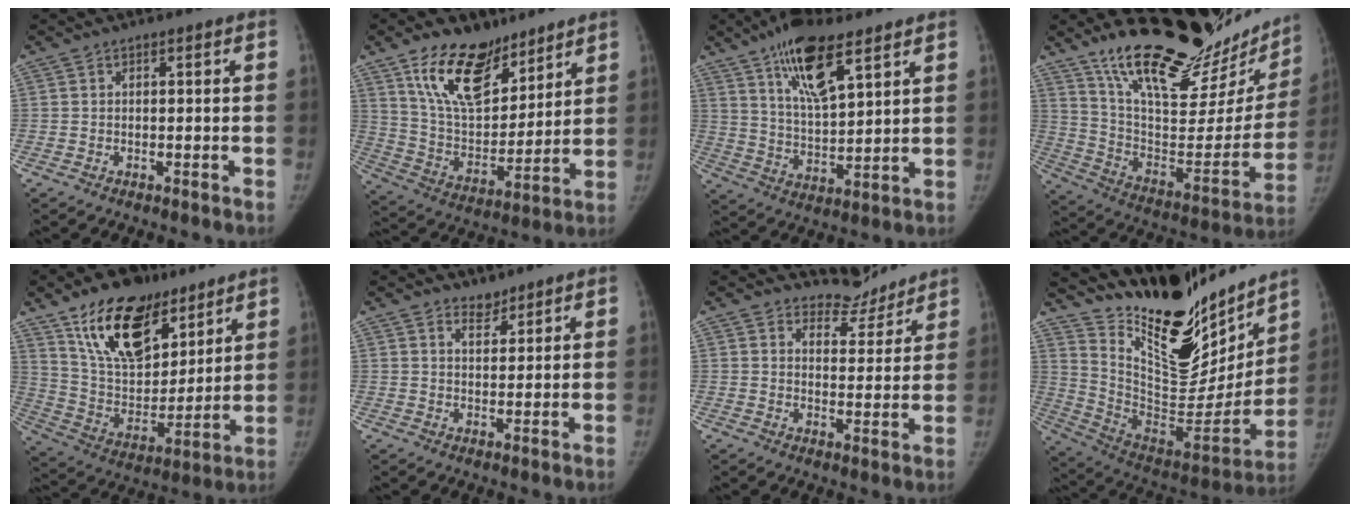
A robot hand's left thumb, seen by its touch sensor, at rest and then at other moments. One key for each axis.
{"total": 17.7, "fx": 11.6, "fy": 9.4, "fz": 9.5, "tx": -0.116, "ty": -0.066, "tz": 0.216}
{"total": 14.4, "fx": 8.6, "fy": 5.0, "fz": 10.4, "tx": -0.160, "ty": -0.040, "tz": 0.154}
{"total": 33.2, "fx": 26.2, "fy": 10.7, "fz": 17.3, "tx": -0.231, "ty": -0.135, "tz": 0.385}
{"total": 21.8, "fx": 13.6, "fy": 11.9, "fz": 12.3, "tx": -0.160, "ty": -0.057, "tz": 0.244}
{"total": 2.8, "fx": 2.4, "fy": 1.3, "fz": 0.3, "tx": 0.013, "ty": -0.022, "tz": 0.038}
{"total": 6.2, "fx": 5.9, "fy": 1.8, "fz": -0.7, "tx": 0.038, "ty": -0.060, "tz": 0.090}
{"total": 29.0, "fx": 22.4, "fy": 11.0, "fz": 14.7, "tx": -0.196, "ty": -0.123, "tz": 0.362}